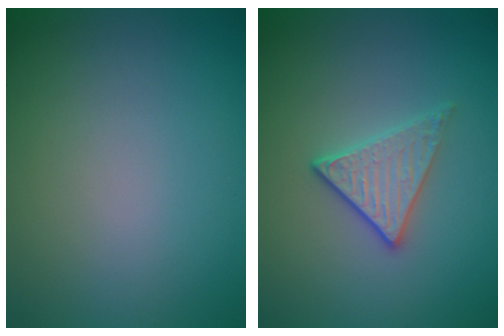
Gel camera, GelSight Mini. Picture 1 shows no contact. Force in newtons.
{"total": 2.8, "press": 2.6, "slide": 1.1}